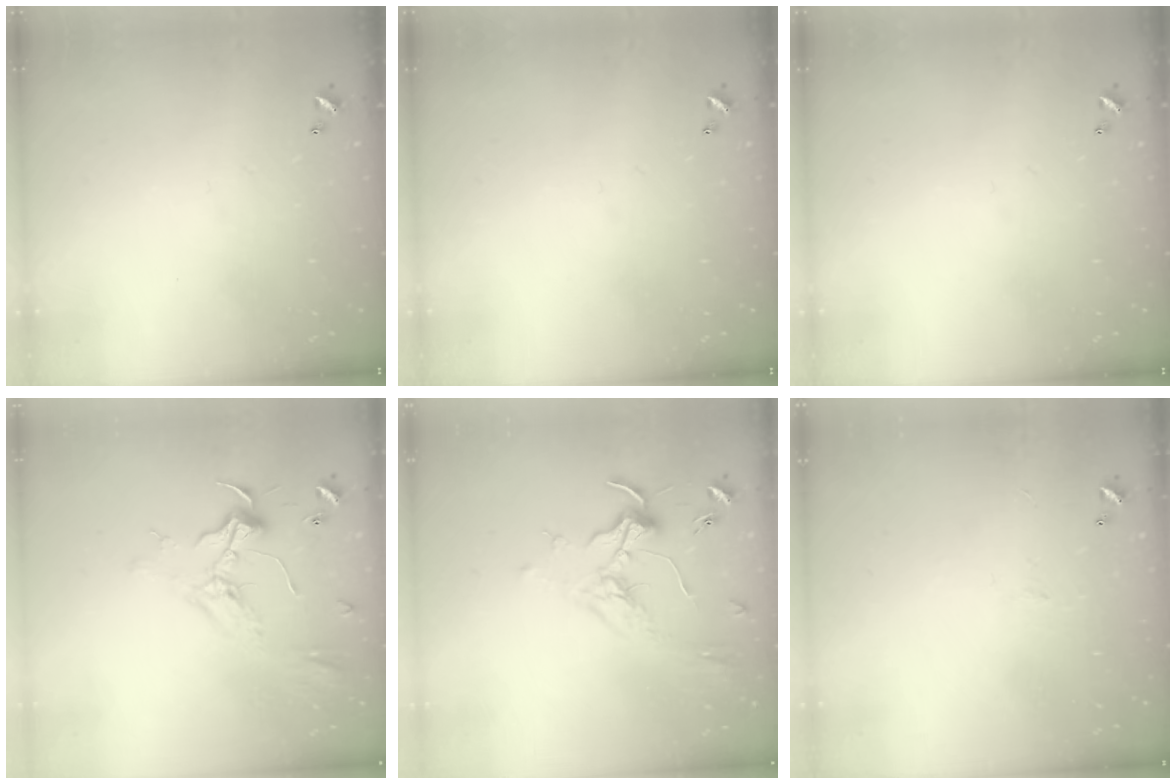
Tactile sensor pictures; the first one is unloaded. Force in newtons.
{"total": 0.0}
{"total": 0.0}
{"total": 2.3, "press": 2.2, "slide": 0.9}
{"total": 1.7, "press": 1.5, "slide": 0.9}
{"total": 0.0}